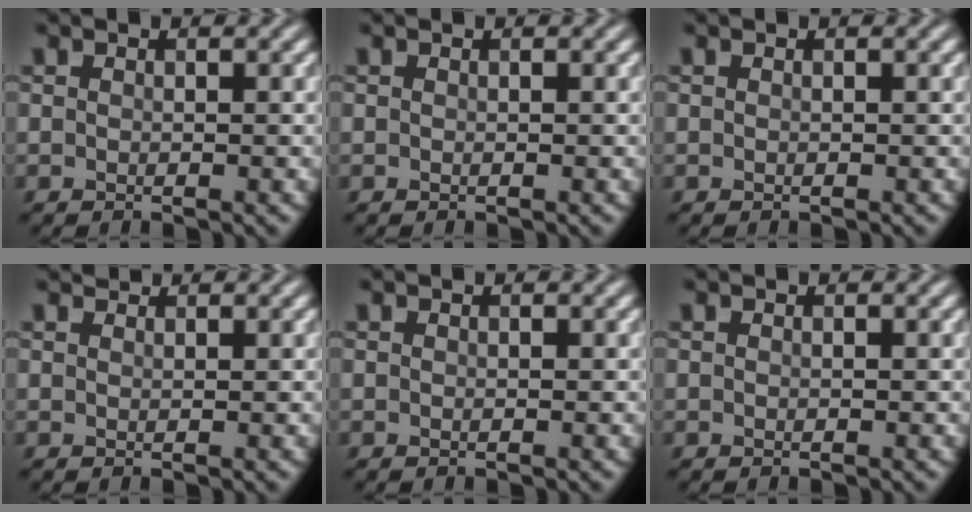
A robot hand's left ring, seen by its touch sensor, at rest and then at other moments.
{"total": 0.0}
{"total": 0.0}
{"total": 1.0, "force": [0.9, 0.1, 0.2], "torque": [-0.006, -0.003, 0.014]}
{"total": 0.0}
{"total": 0.0}